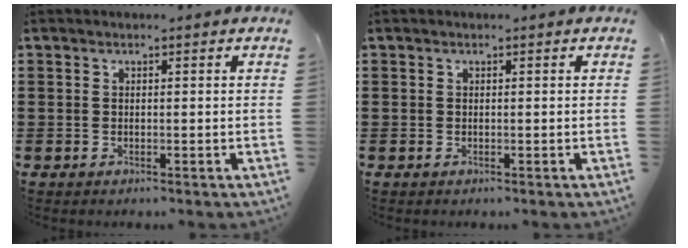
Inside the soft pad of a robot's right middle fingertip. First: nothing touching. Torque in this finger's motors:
{"motor_torque": [0.00, 0.00, -0.01, 0.00]}